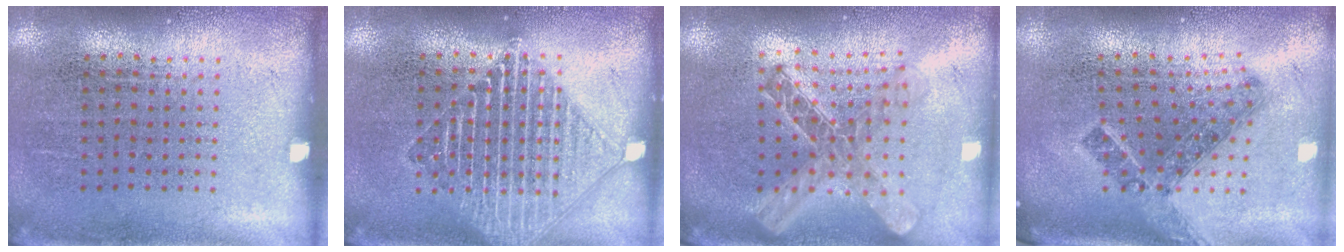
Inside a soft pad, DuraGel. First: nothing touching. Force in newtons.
{"total": 3.4, "press": 3.3, "slide": 0.5}
{"total": 2.2, "press": 1.8, "slide": 1.2}
{"total": 1.4, "press": 1.0, "slide": 0.9}